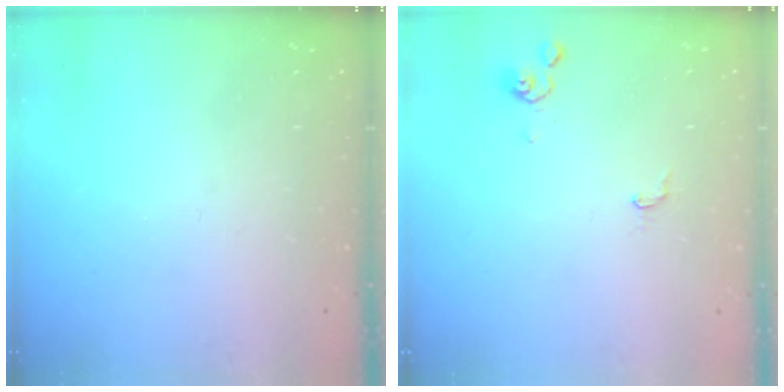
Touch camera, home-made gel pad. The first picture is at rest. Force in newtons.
{"total": 2.2, "press": 2.2, "slide": 0.3}